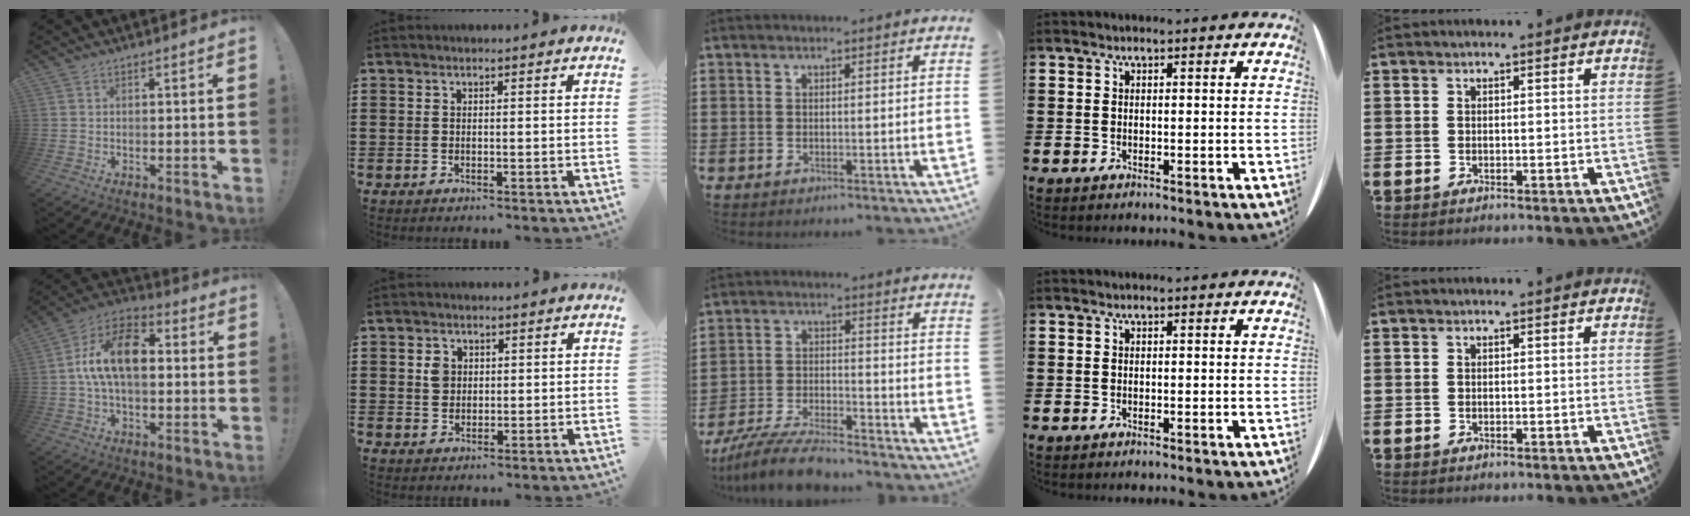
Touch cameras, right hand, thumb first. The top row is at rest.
{"thumb": {"total": 15.2, "force": [1.4, 8.7, 12.4], "torque": [-0.221, 0.009, 0.023]}, "index": {"total": 2.4, "force": [0.7, 2.1, 1.1], "torque": [-0.029, 0.010, 0.012]}, "middle": {"total": 7.5, "force": [-6.9, 0.9, 2.8], "torque": [-0.058, 0.005, -0.132]}}